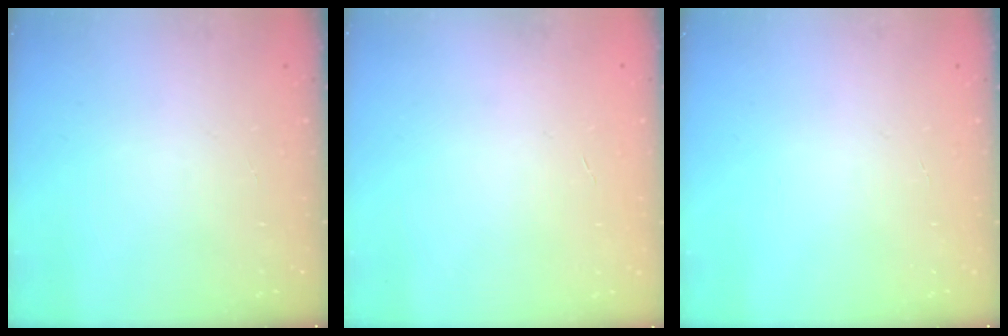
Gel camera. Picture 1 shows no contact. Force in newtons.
{"total": 0.0}
{"total": 0.0}